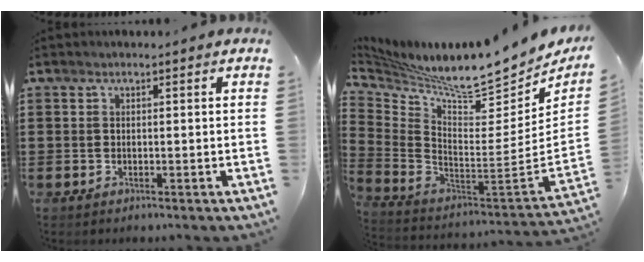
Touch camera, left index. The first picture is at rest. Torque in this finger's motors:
{"motor_torque": [-0.68, -1.12, 0.23, 0.05]}